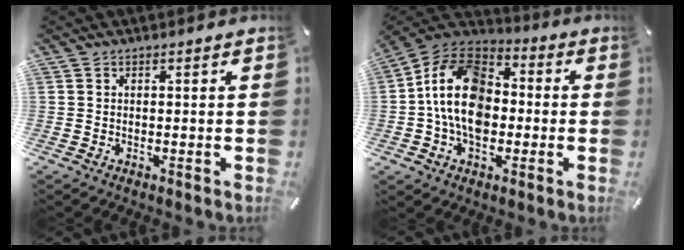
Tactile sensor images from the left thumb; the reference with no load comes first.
{"total": 16.5, "force": [-2.1, 11.9, 11.3], "torque": [-0.226, 0.027, -0.041]}